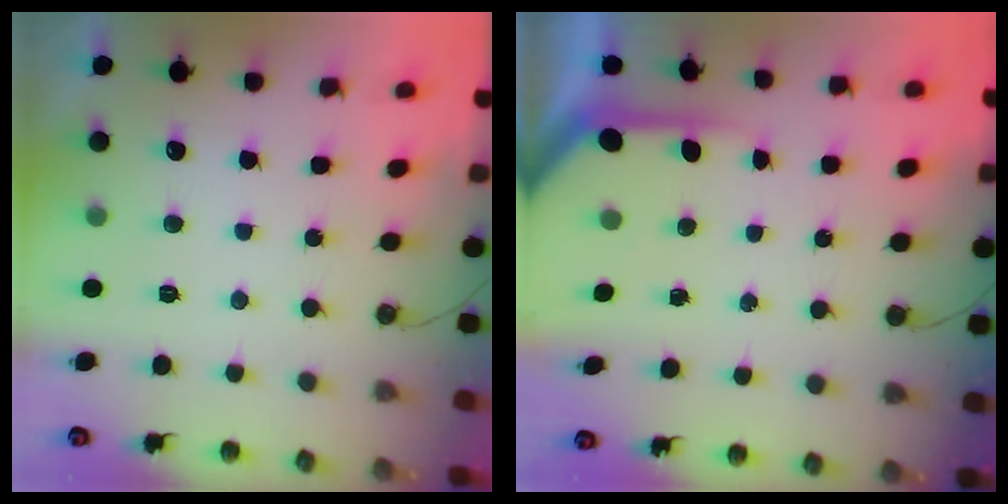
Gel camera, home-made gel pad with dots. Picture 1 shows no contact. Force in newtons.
{"total": 5.2, "press": 5.2, "slide": 0.5}